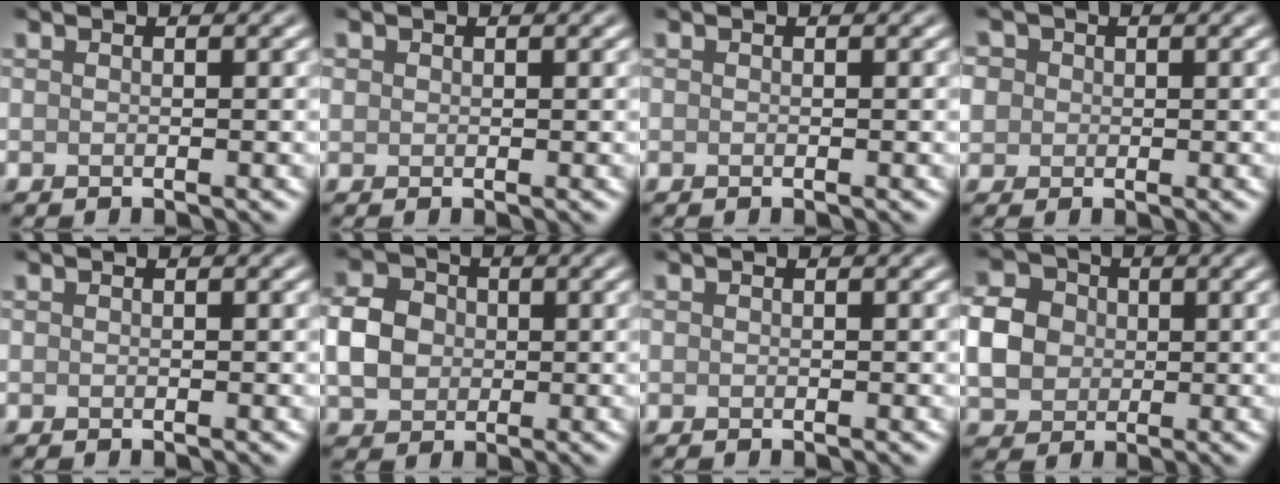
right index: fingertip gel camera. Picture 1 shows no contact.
{"total": 0.6, "force": [0.3, 0.4, 0.2], "torque": [0.000, 0.001, 0.005]}
{"total": 0.0}
{"total": 3.4, "force": [0.8, 3.0, 1.3], "torque": [-0.038, 0.022, 0.006]}
{"total": 0.0}
{"total": 4.2, "force": [0.0, 3.5, 2.3], "torque": [-0.048, 0.005, -0.005]}
{"total": 0.0}
{"total": 4.9, "force": [0.1, 4.2, 2.4], "torque": [-0.050, 0.008, 0.000]}